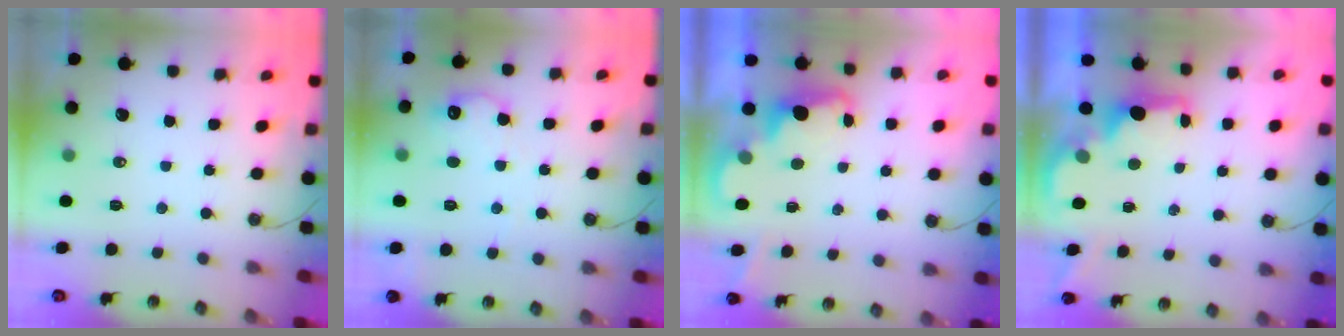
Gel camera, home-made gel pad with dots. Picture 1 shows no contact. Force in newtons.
{"total": 8.2, "press": 8.2, "slide": 0.6}
{"total": 2.3, "press": 2.3, "slide": 0.5}
{"total": 2.1, "press": 1.9, "slide": 0.8}